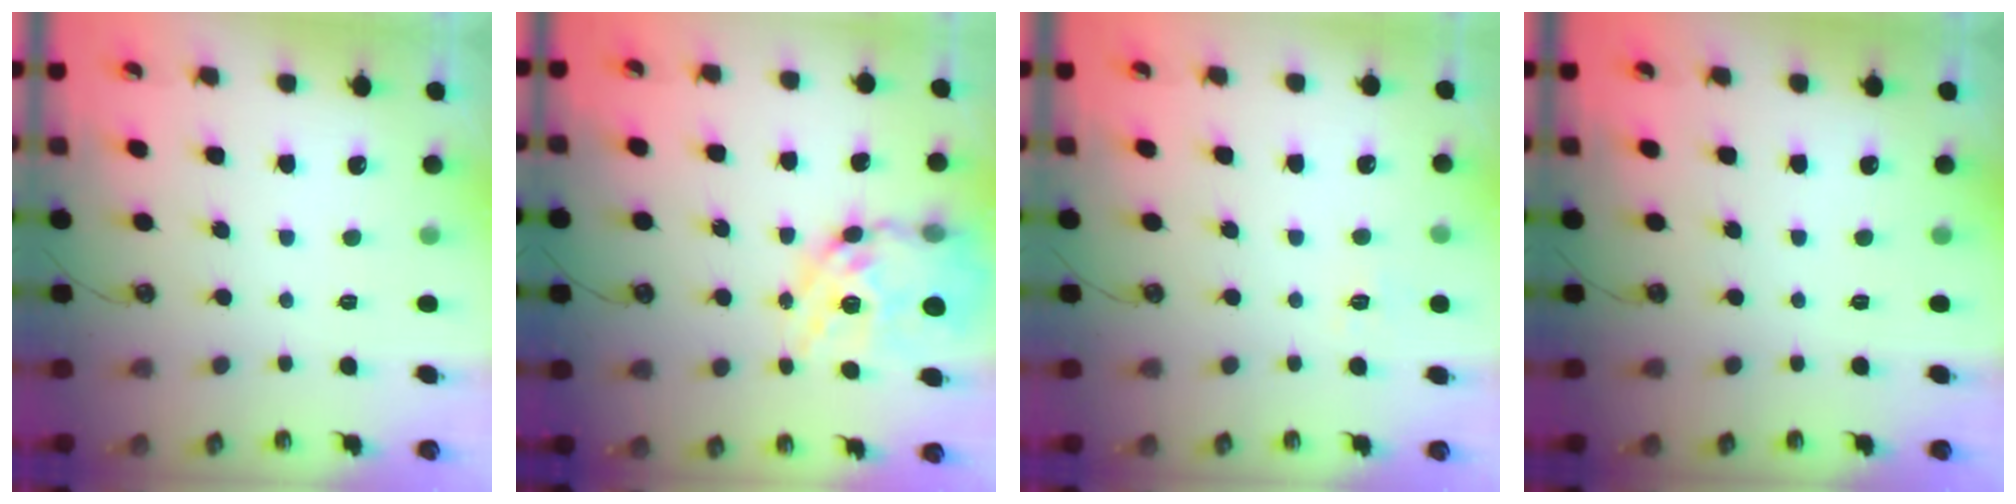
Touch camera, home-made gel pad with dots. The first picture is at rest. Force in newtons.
{"total": 21.5, "press": 21.4, "slide": 2.2}
{"total": 6.0, "press": 6.0, "slide": 0.7}
{"total": 0.0}